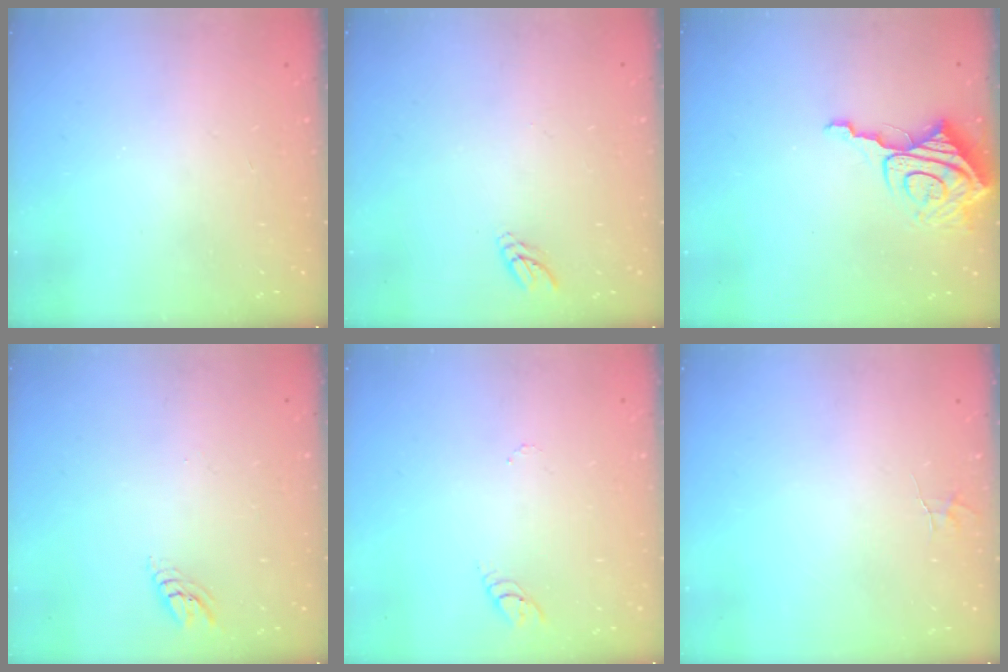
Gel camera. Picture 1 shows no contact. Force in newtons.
{"total": 4.6, "press": 4.6, "slide": 0.4}
{"total": 10.4, "press": 10.3, "slide": 1.1}
{"total": 4.3, "press": 4.3, "slide": 0.2}
{"total": 2.9, "press": 2.9, "slide": 0.2}
{"total": 3.0, "press": 3.0, "slide": 0.4}